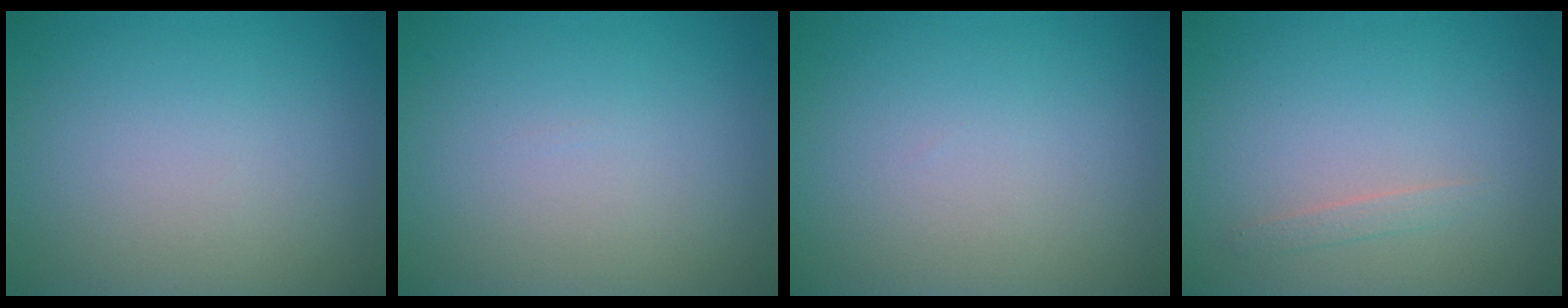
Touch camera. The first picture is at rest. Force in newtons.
{"total": 0.0}
{"total": 0.0}
{"total": 0.8, "press": 0.8, "slide": 0.0}